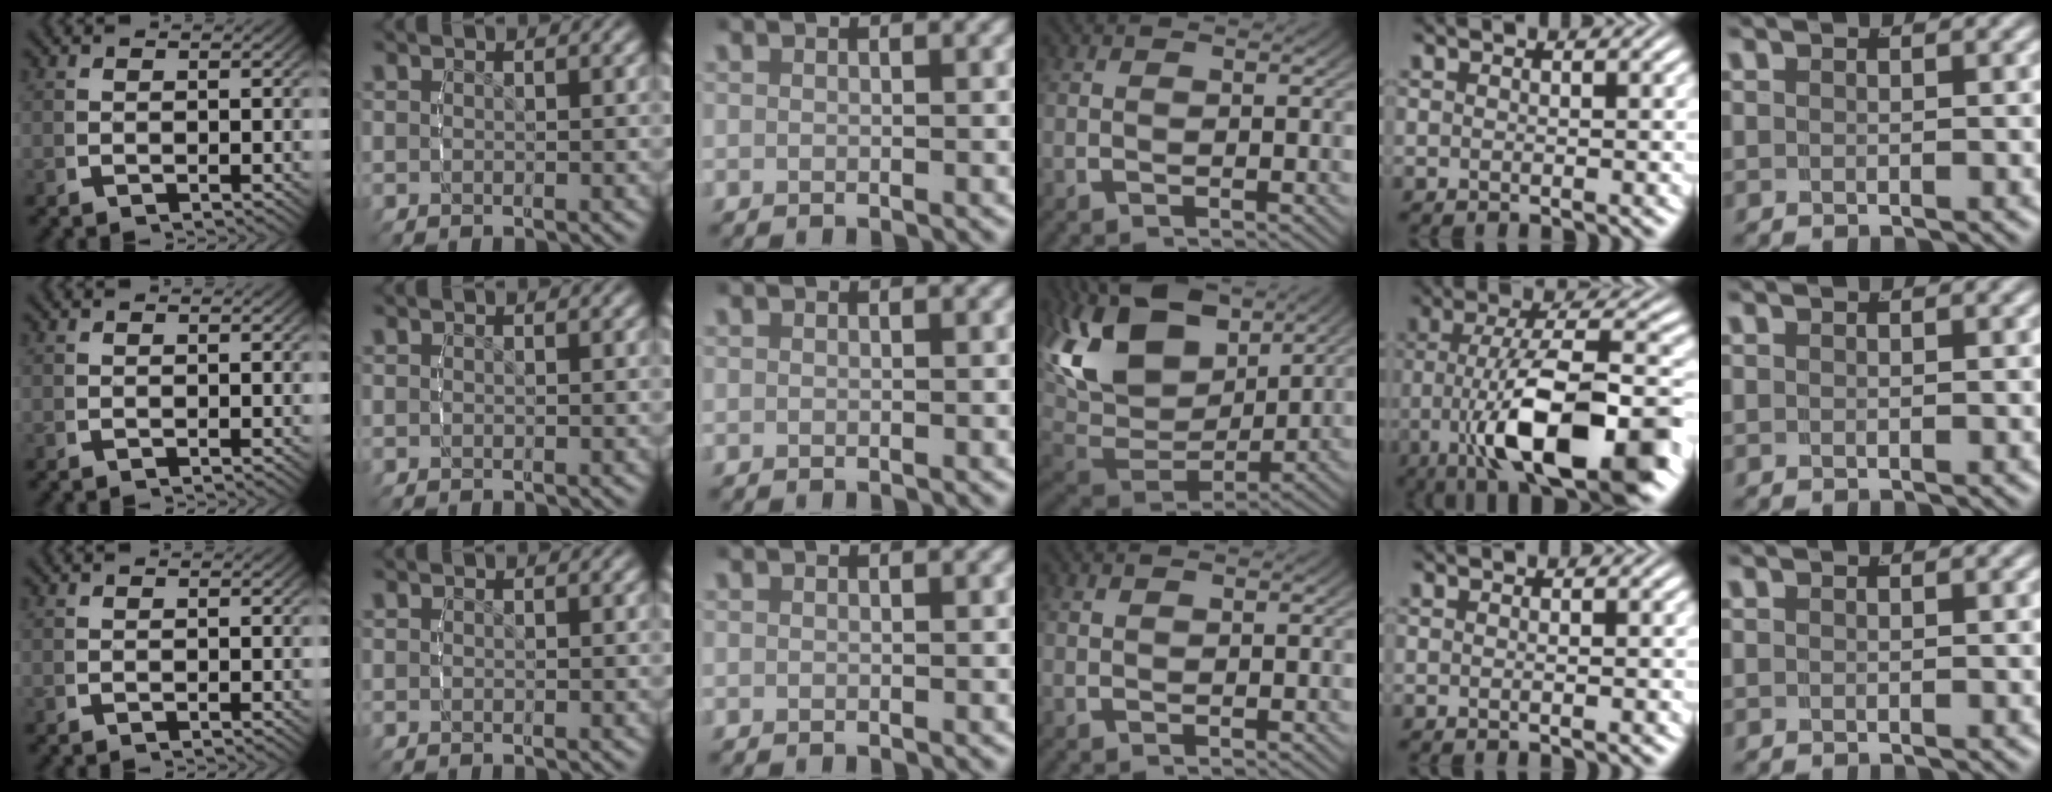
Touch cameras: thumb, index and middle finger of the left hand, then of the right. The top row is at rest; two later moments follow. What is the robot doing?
{"motion": "lift_and_place", "object": "bottle cap"}